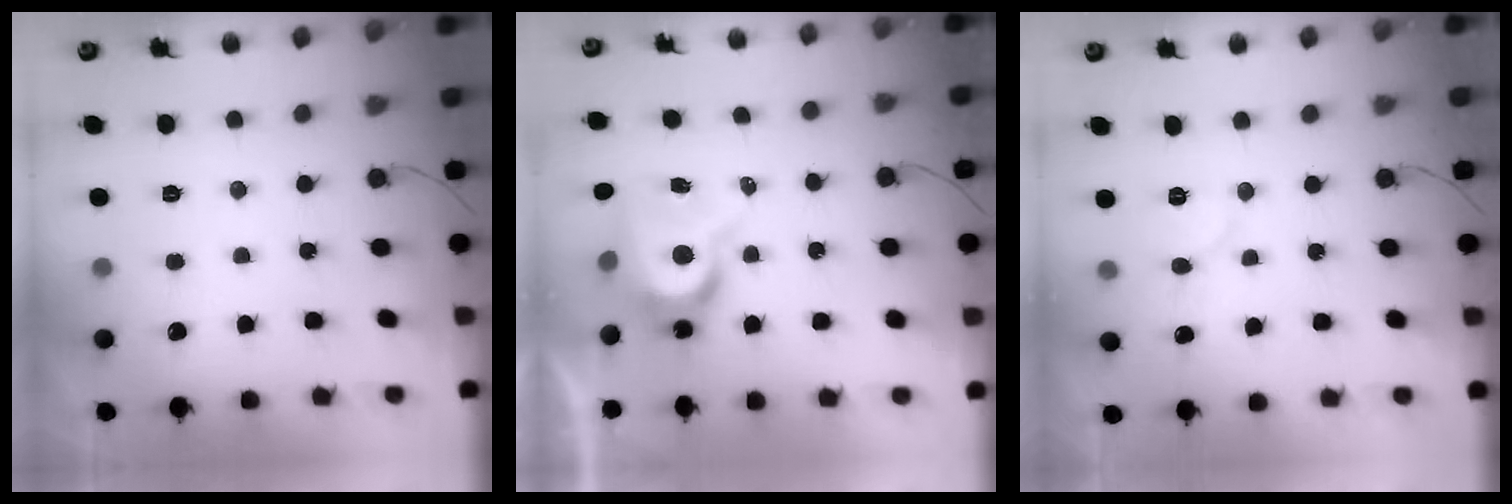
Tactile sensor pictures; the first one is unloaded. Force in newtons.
{"total": 8.2, "press": 8.2, "slide": 0.6}
{"total": 5.0, "press": 4.9, "slide": 0.5}